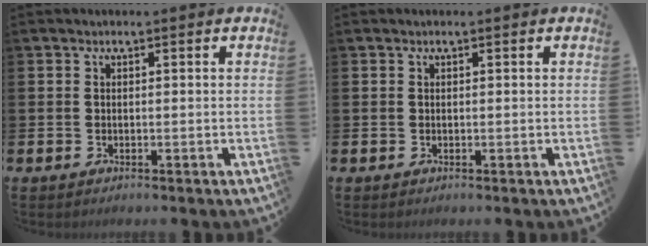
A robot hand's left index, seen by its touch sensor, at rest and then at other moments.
{"total": 0.0}